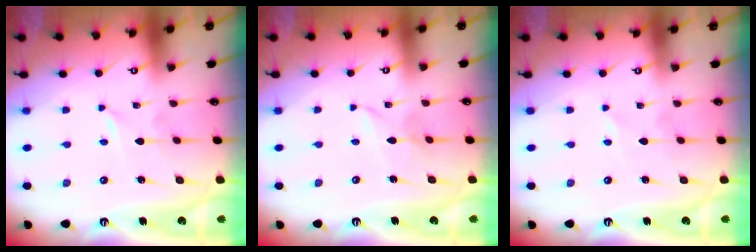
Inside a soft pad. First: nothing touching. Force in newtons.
{"total": 2.5, "press": 2.5, "slide": 0.2}
{"total": 2.0, "press": 2.0, "slide": 0.3}